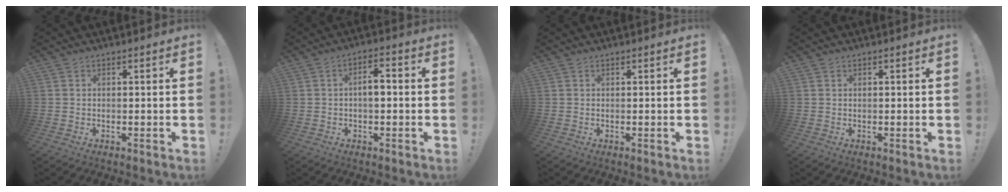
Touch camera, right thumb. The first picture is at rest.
{"total": 4.8, "force": [-0.6, 2.2, 4.2], "torque": [-0.061, 0.007, -0.014]}
{"total": 0.0}
{"total": 0.6, "force": [0.6, 0.1, -0.1], "torque": [0.002, 0.001, 0.011]}